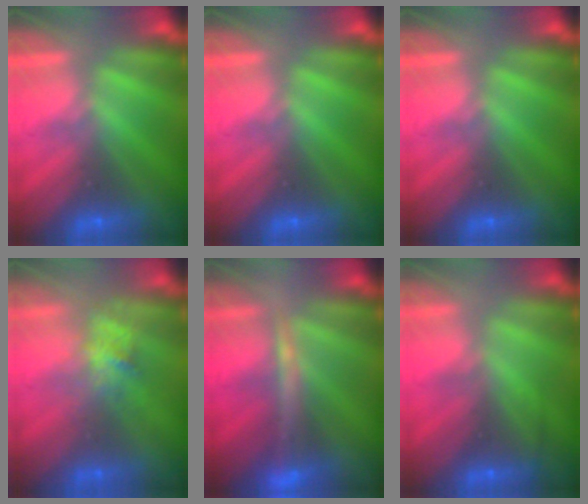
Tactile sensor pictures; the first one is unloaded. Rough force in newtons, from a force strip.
{"total": 0.0}
{"total": 0.0}
{"total": 2.8}
{"total": 5.0}
{"total": 2.3}